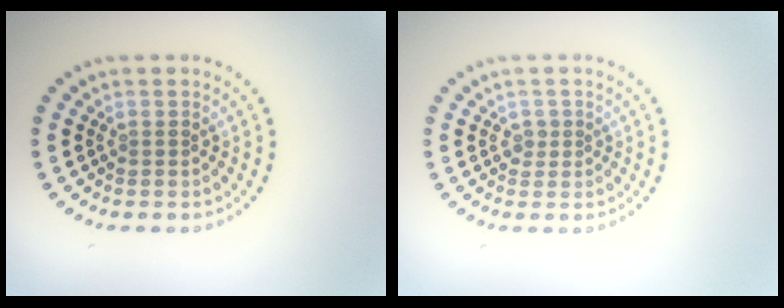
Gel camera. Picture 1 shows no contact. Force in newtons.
{"total": 0.9, "press": 0.8, "slide": 0.5}